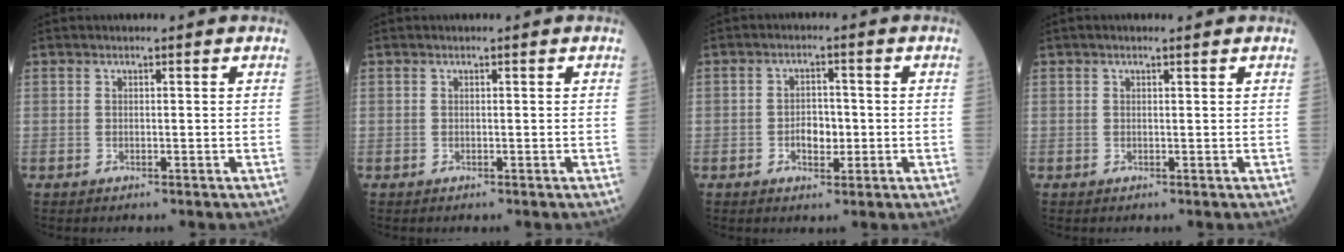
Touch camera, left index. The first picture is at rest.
{"total": 0.0}
{"total": 3.8, "force": [-0.9, 2.2, 2.9], "torque": [-0.048, 0.005, -0.012]}
{"total": 1.0, "force": [0.7, 0.2, 0.7], "torque": [-0.018, 0.007, 0.009]}